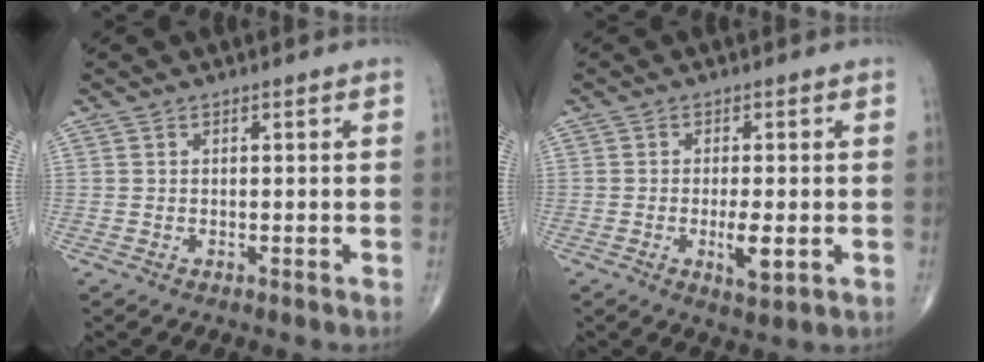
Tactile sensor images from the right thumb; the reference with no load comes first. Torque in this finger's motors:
{"motor_torque": [2.43, 2.57, 2.34, -0.43, 0.92]}